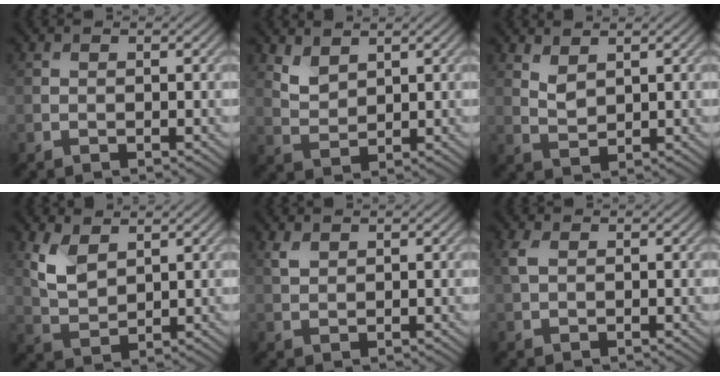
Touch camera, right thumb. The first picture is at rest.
{"total": 3.1, "force": [2.2, 1.5, 1.5], "torque": [-0.042, -0.006, 0.053]}
{"total": 2.4, "force": [1.8, 1.0, 1.4], "torque": [-0.037, -0.004, 0.042]}
{"total": 4.9, "force": [2.5, 2.7, 3.3], "torque": [-0.086, -0.004, 0.056]}
{"total": 1.6, "force": [1.1, 0.8, 0.9], "torque": [-0.026, 0.000, 0.026]}
{"total": 2.0, "force": [0.7, 1.2, 1.5], "torque": [-0.046, 0.005, 0.013]}